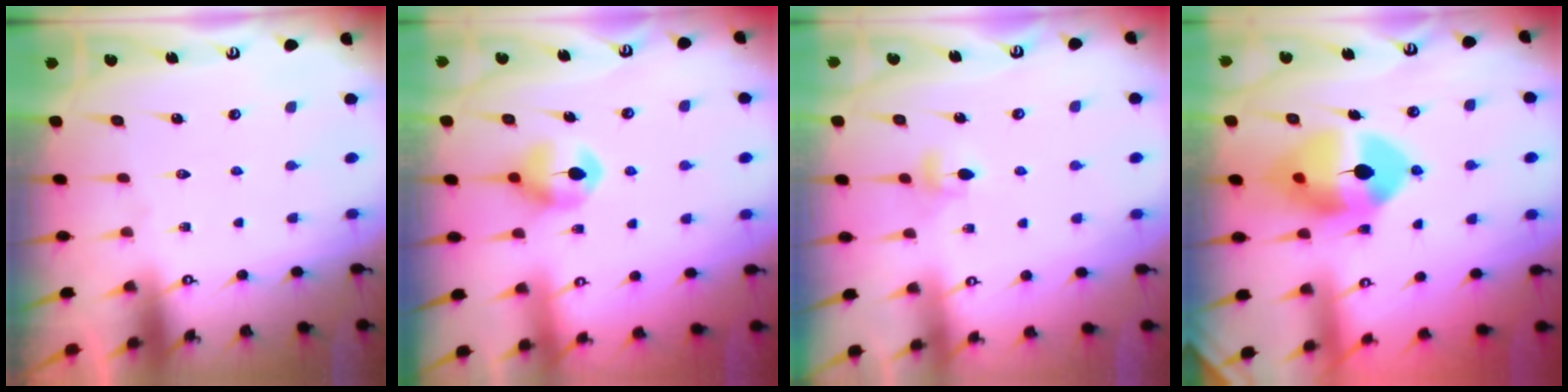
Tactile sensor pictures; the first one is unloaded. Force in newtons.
{"total": 7.5, "press": 7.5, "slide": 0.4}
{"total": 4.0, "press": 3.9, "slide": 0.6}
{"total": 12.2, "press": 12.1, "slide": 1.7}